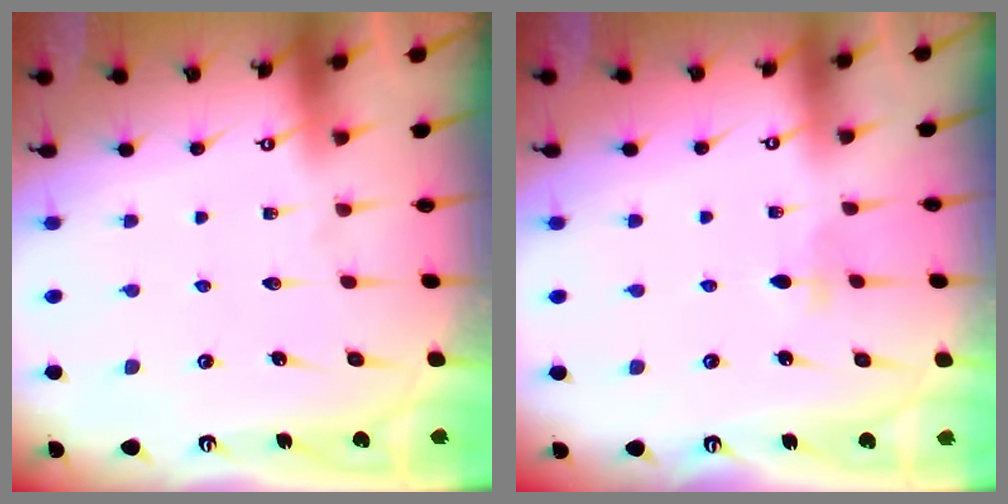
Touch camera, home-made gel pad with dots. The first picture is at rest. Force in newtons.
{"total": 2.7, "press": 2.6, "slide": 0.6}